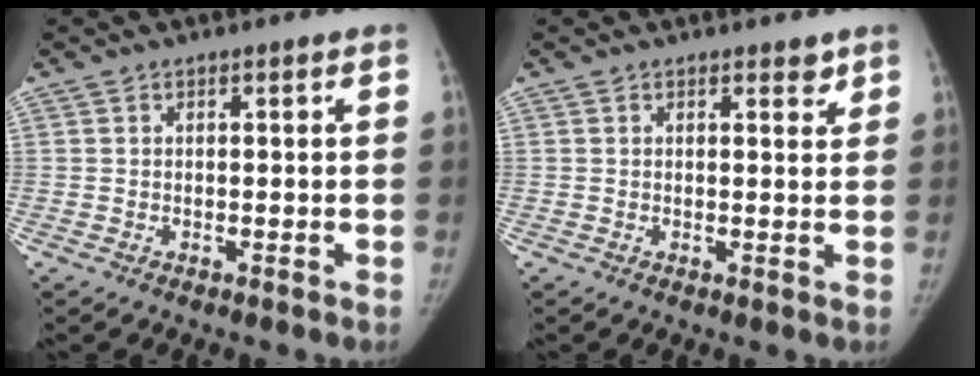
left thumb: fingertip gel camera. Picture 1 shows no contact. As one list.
[{"total": 1.7, "force": [1.3, 0.9, 0.7], "torque": [0.008, -0.007, 0.014]}]